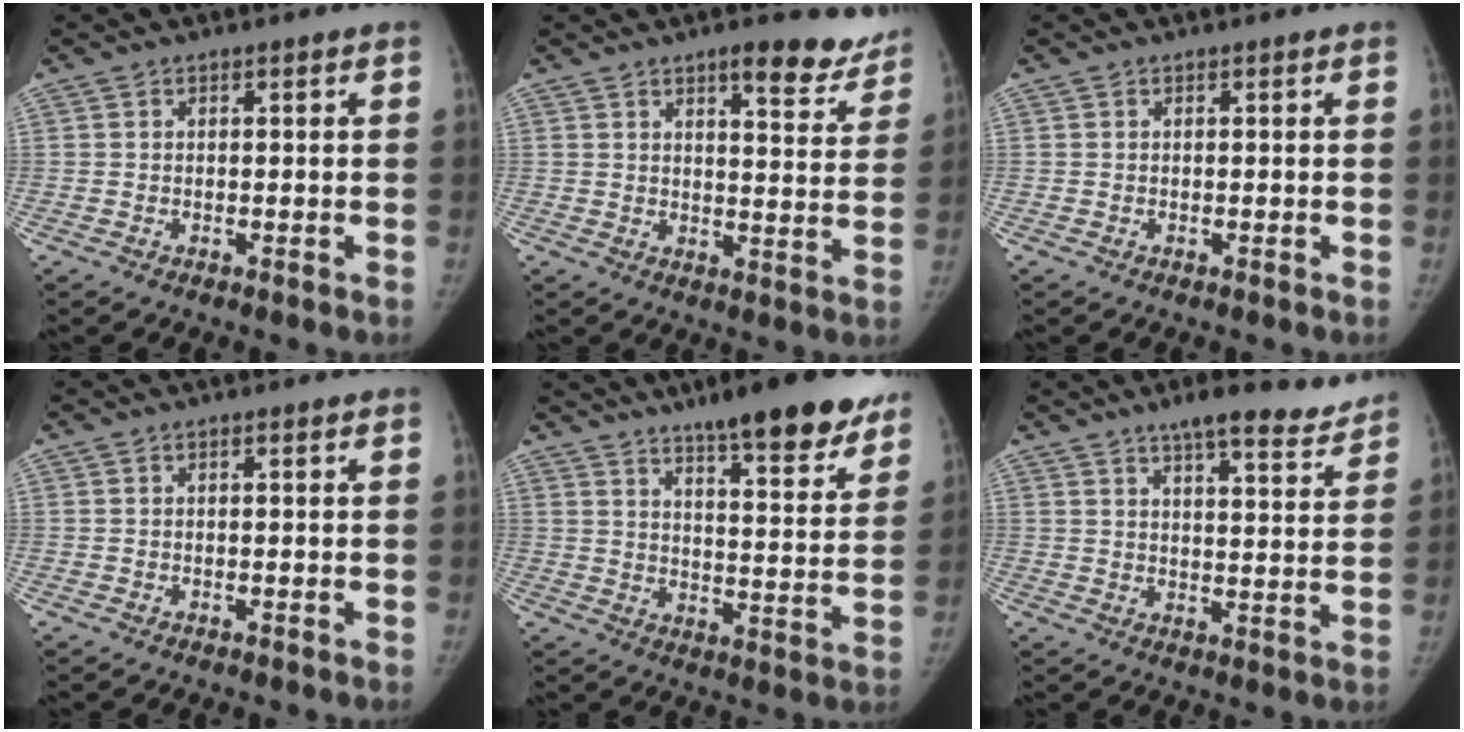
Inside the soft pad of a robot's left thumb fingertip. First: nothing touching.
{"total": 10.4, "force": [8.0, 3.4, 5.7], "torque": [-0.033, -0.050, 0.097]}
{"total": 0.0}
{"total": 0.0}
{"total": 20.0, "force": [14.7, 4.5, 12.7], "torque": [-0.140, -0.069, 0.204]}
{"total": 13.1, "force": [10.7, 3.5, 6.8], "torque": [-0.057, -0.052, 0.142]}